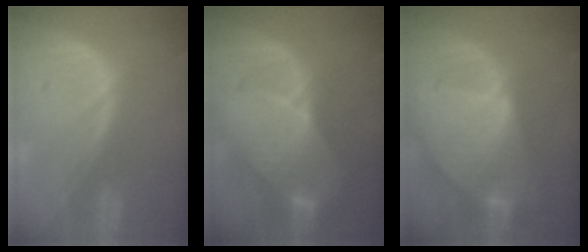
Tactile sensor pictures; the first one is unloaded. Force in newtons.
{"total": 7.7, "press": 7.6, "slide": 1.6}
{"total": 9.5, "press": 8.2, "slide": 4.8}